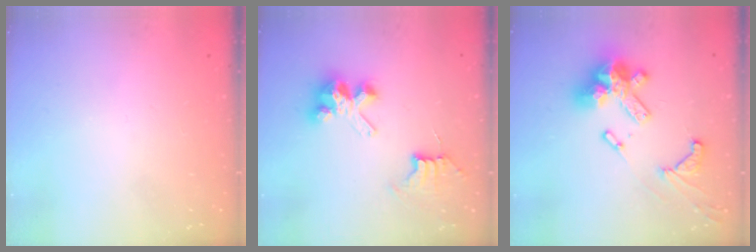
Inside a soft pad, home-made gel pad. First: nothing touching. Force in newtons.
{"total": 7.8, "press": 7.8, "slide": 0.6}
{"total": 18.7, "press": 18.6, "slide": 1.9}